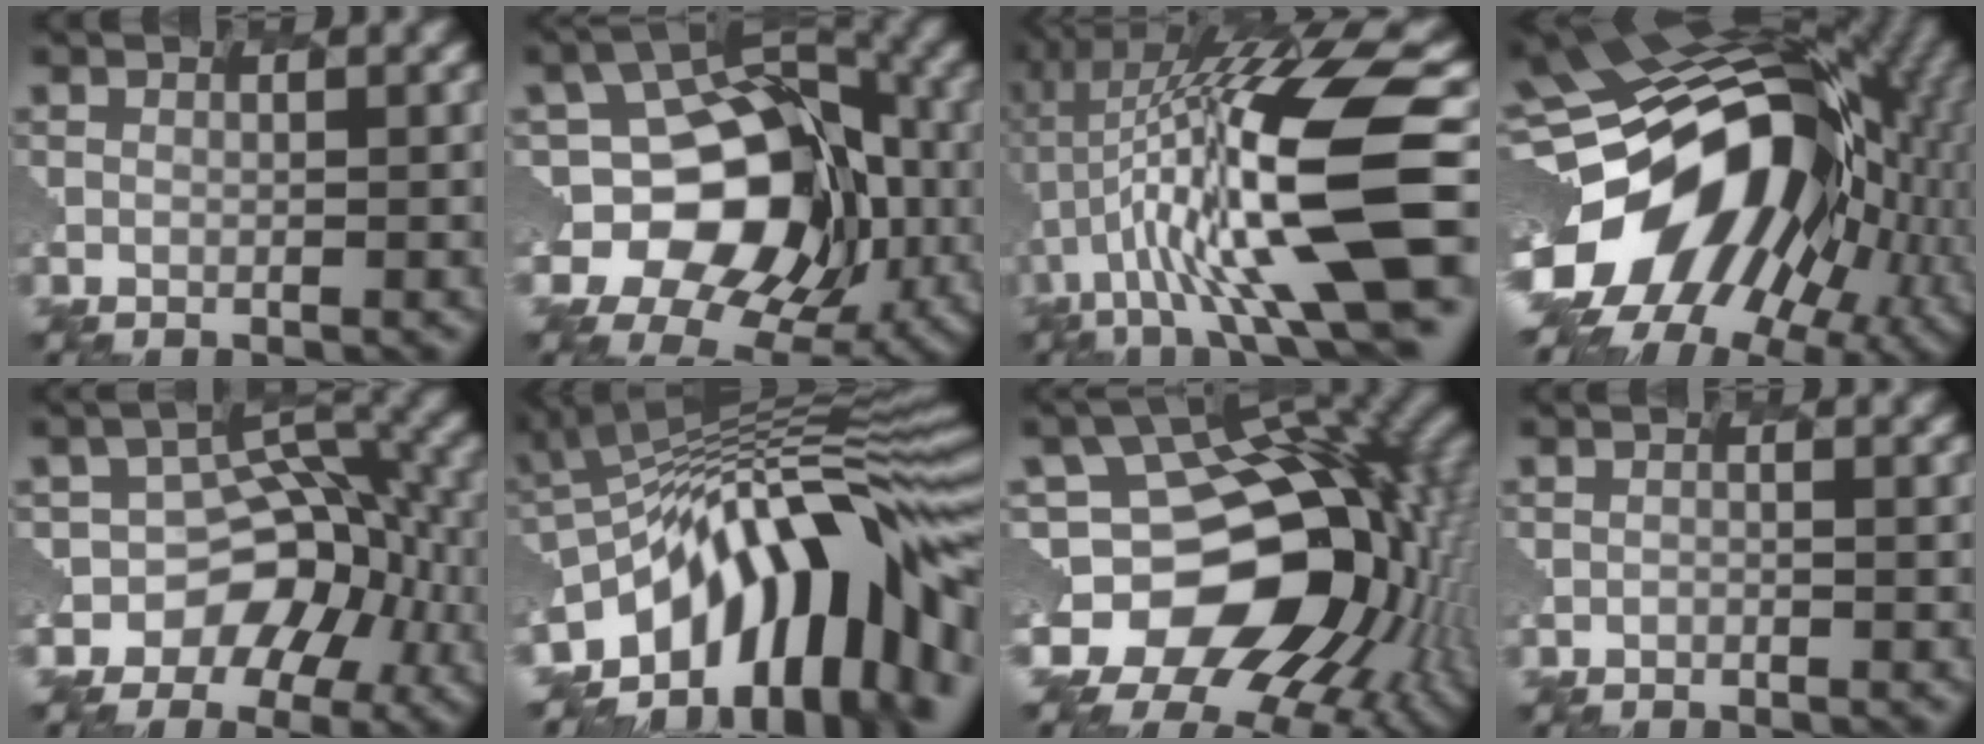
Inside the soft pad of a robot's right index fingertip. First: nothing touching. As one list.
[{"total": 12.3, "force": [-2.0, 9.2, 7.9], "torque": [-0.120, 0.014, -0.036]}, {"total": 13.2, "force": [0.2, 2.7, 12.9], "torque": [-0.261, 0.015, 0.018]}, {"total": 18.9, "force": [-4.0, 13.4, 12.6], "torque": [-0.238, -0.024, -0.070]}, {"total": 6.7, "force": [-3.1, 5.3, 2.8], "torque": [-0.038, -0.005, -0.048]}, {"total": 13.0, "force": [-6.5, 5.1, 10.1], "torque": [-0.138, 0.029, -0.121]}, {"total": 14.1, "force": [-2.2, 10.7, 9.0], "torque": [-0.156, -0.012, -0.028]}, {"total": 1.1, "force": [-1.0, -0.3, -0.4], "torque": [-0.007, 0.003, -0.014]}]